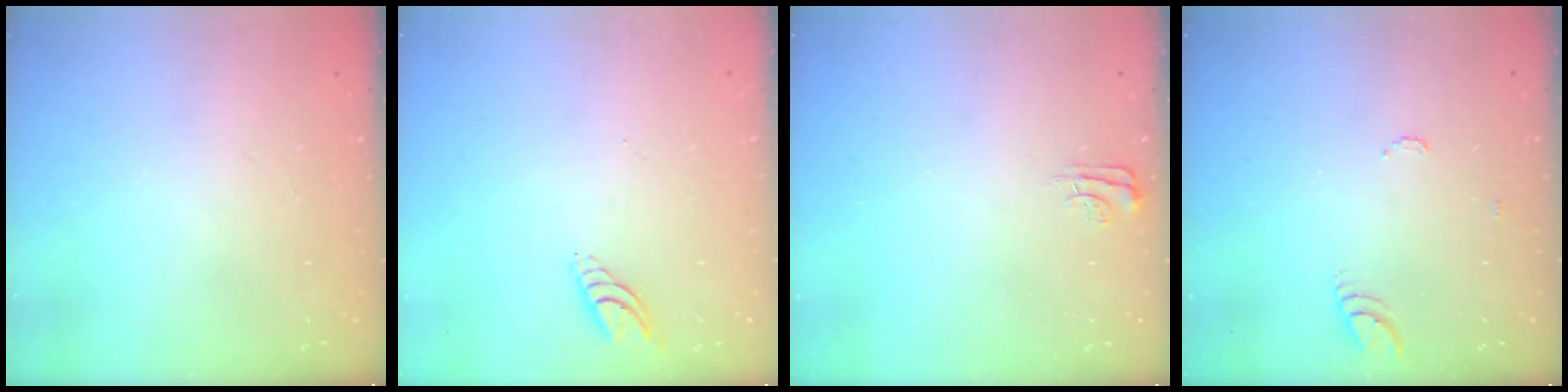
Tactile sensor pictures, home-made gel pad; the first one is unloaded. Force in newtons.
{"total": 7.0, "press": 7.0, "slide": 0.7}
{"total": 4.0, "press": 4.0, "slide": 0.4}
{"total": 6.3, "press": 6.3, "slide": 0.6}